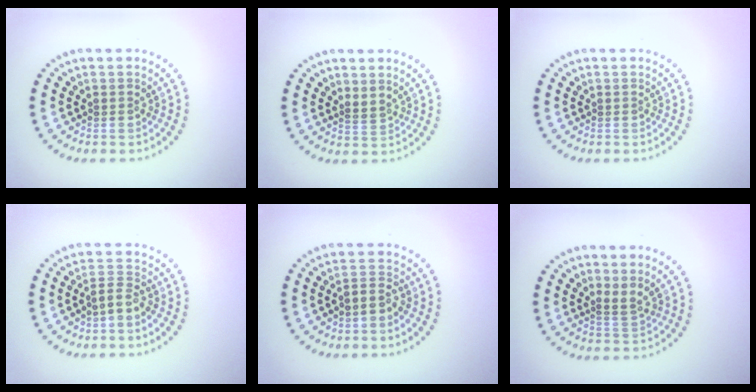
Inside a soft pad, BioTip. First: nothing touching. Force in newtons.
{"total": 0.8, "press": 0.6, "slide": 0.6}
{"total": 0.0}
{"total": 1.9, "press": 1.3, "slide": 1.3}
{"total": 2.0, "press": 1.4, "slide": 1.3}
{"total": 1.5, "press": 1.0, "slide": 1.1}